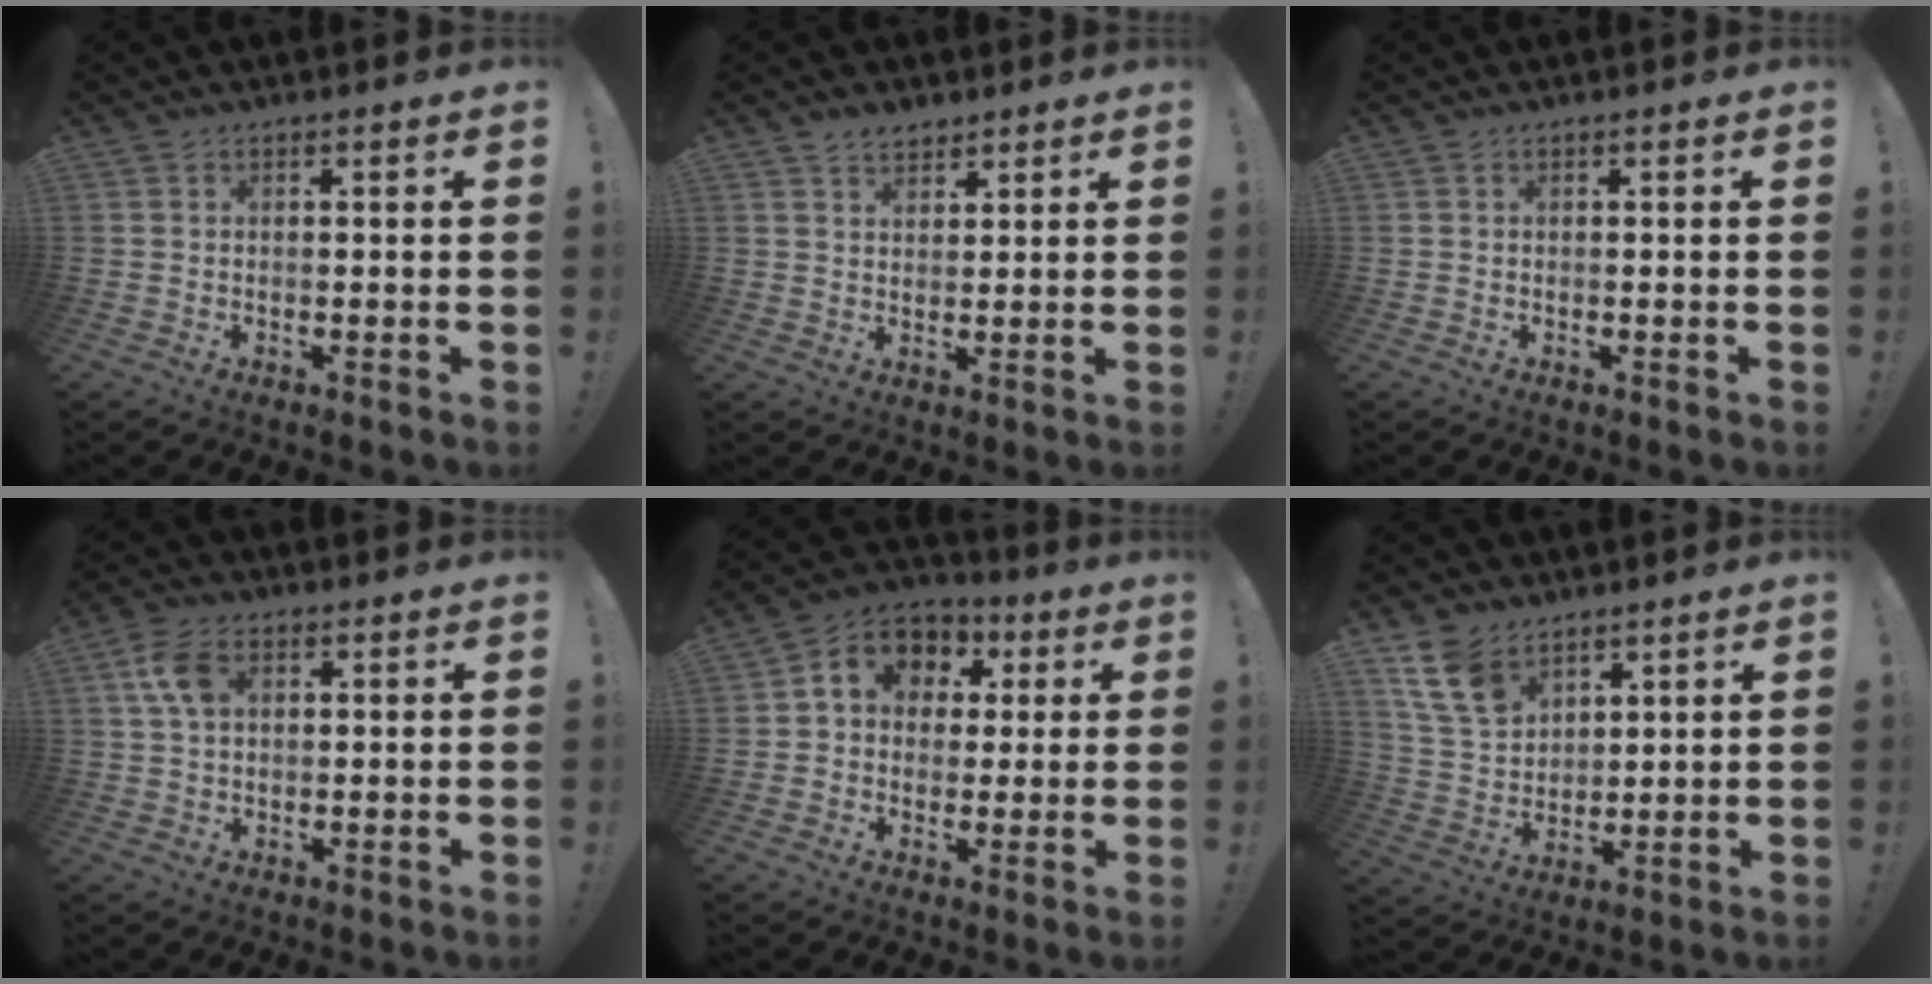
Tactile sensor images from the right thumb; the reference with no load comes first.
{"total": 4.2, "force": [3.5, 2.2, 1.0], "torque": [-0.008, -0.017, 0.063]}
{"total": 0.0}
{"total": 7.6, "force": [2.2, 4.8, 5.4], "torque": [-0.111, 0.011, 0.046]}
{"total": 8.5, "force": [1.7, 7.5, 3.8], "torque": [-0.049, -0.006, 0.036]}
{"total": 12.2, "force": [7.8, 7.7, 5.4], "torque": [-0.110, -0.033, 0.157]}